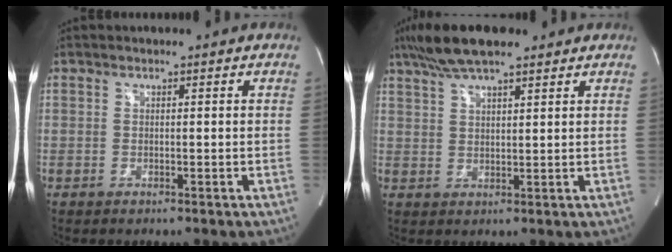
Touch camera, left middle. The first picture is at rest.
{"total": 9.3, "force": [7.0, 2.0, 5.8], "torque": [-0.108, 0.028, 0.122]}